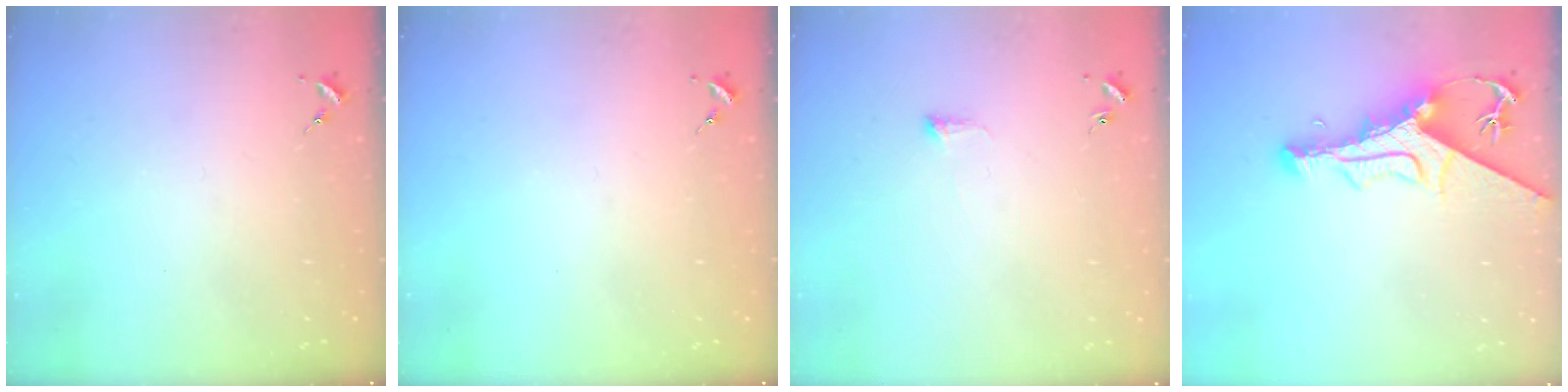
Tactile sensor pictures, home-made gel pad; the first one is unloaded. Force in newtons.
{"total": 0.0}
{"total": 2.5, "press": 2.4, "slide": 0.5}
{"total": 11.3, "press": 11.2, "slide": 1.1}